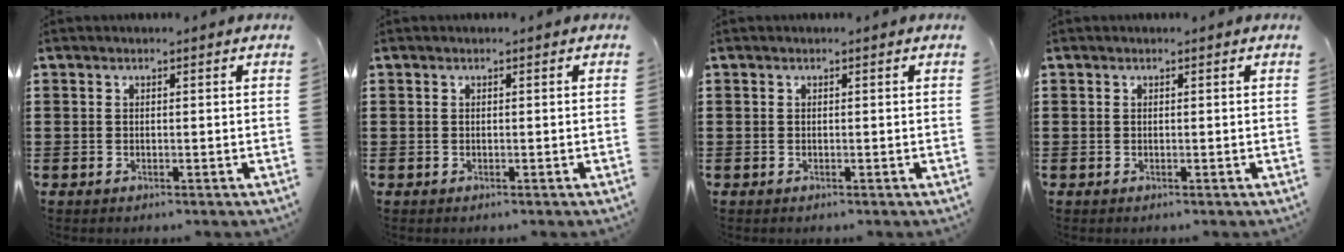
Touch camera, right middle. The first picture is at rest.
{"total": 0.0}
{"total": 0.0}
{"total": 0.0}